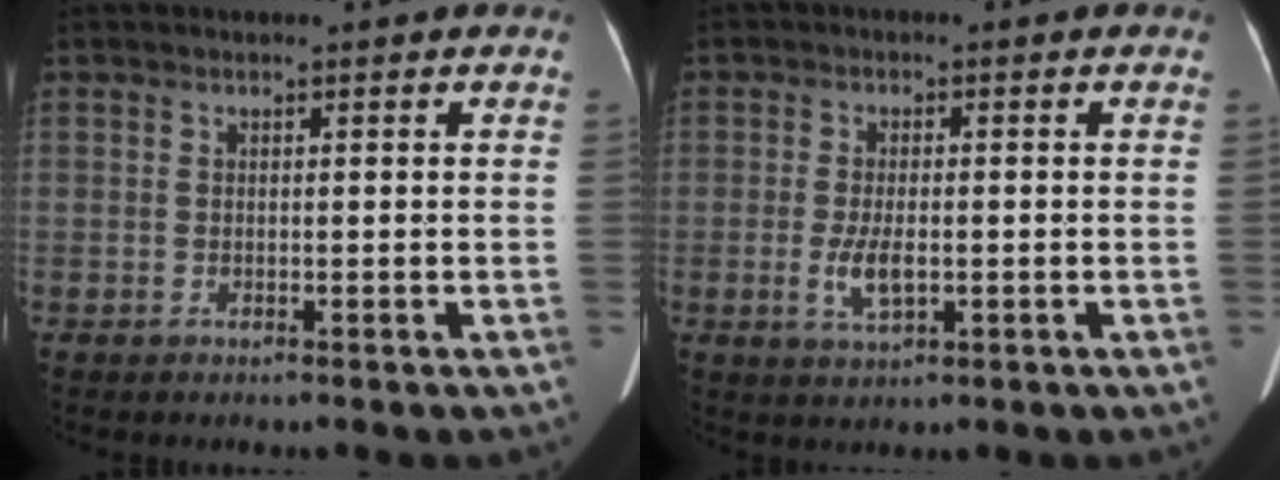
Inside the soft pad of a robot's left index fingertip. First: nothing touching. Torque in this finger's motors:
{"motor_torque": [0.05, 0.00, 0.09, 0.03]}